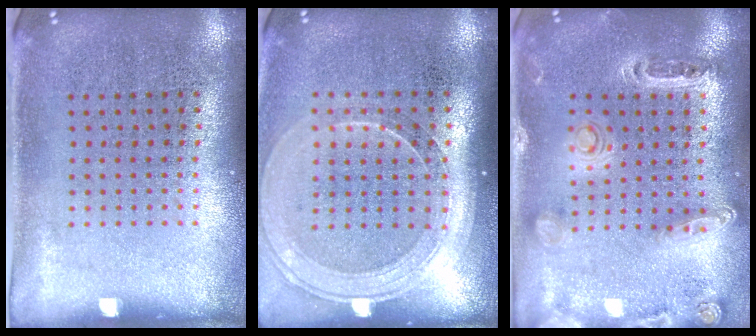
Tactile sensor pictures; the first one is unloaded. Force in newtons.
{"total": 1.7, "press": 1.5, "slide": 0.7}
{"total": 1.4, "press": 1.3, "slide": 0.4}